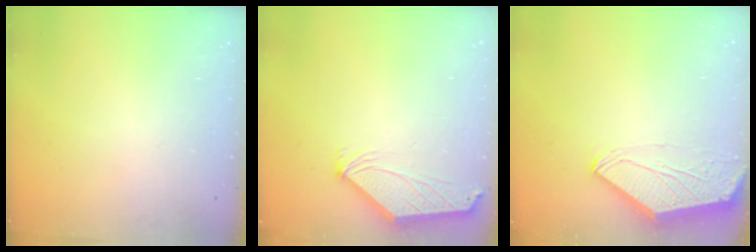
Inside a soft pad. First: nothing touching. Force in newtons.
{"total": 1.0, "press": 1.0, "slide": 0.3}
{"total": 0.0}